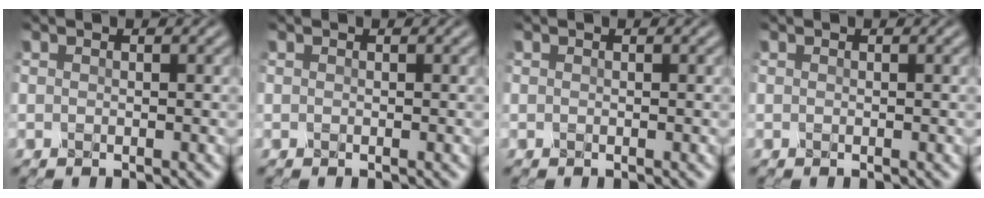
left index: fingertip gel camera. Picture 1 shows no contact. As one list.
[{"total": 0.0}, {"total": 0.0}, {"total": 0.0}]